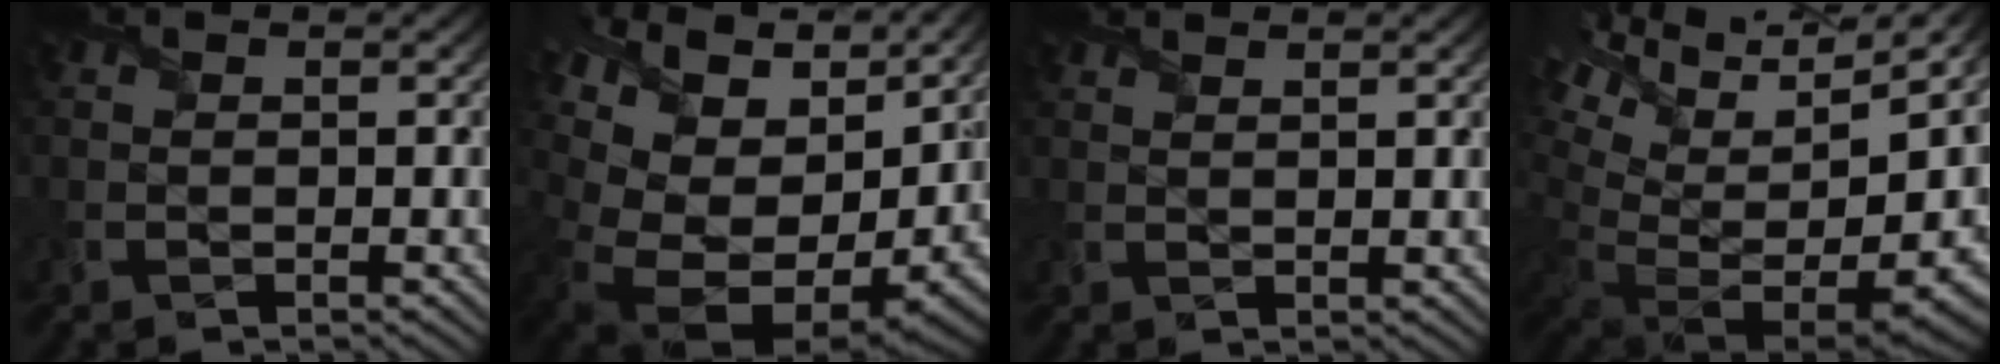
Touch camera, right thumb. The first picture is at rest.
{"total": 17.6, "force": [3.8, 11.8, 12.5], "torque": [-0.231, -0.007, 0.122]}
{"total": 1.5, "force": [1.4, -0.2, 0.4], "torque": [-0.011, 0.000, 0.031]}
{"total": 17.2, "force": [4.1, 9.6, 13.7], "torque": [-0.265, 0.021, 0.110]}